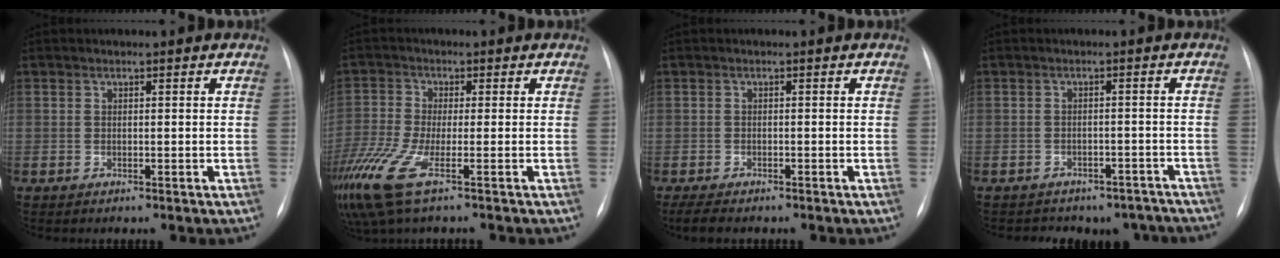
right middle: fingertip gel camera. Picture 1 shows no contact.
{"total": 9.5, "force": [-5.2, 1.4, 7.8], "torque": [-0.181, -0.024, -0.105]}
{"total": 3.6, "force": [-2.8, 1.0, 1.9], "torque": [-0.035, -0.010, -0.037]}
{"total": 11.1, "force": [-9.6, 5.3, 1.2], "torque": [-0.007, 0.026, -0.096]}